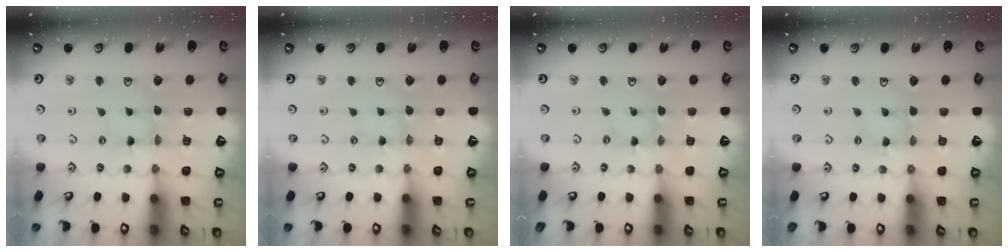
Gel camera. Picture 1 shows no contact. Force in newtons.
{"total": 1.6, "press": 1.5, "slide": 0.4}
{"total": 0.0}
{"total": 1.2, "press": 1.2, "slide": 0.1}